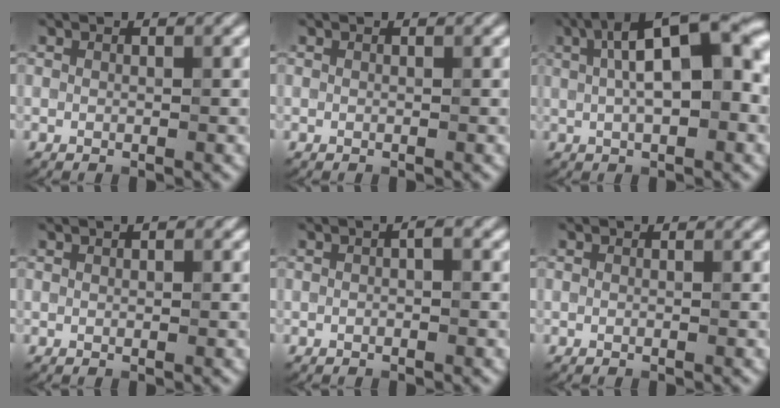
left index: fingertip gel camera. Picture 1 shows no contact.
{"total": 0.0}
{"total": 10.7, "force": [2.2, 4.0, 9.6], "torque": [-0.132, 0.020, 0.029]}
{"total": 1.0, "force": [0.5, 0.4, 0.8], "torque": [-0.011, 0.001, 0.008]}
{"total": 0.9, "force": [0.0, 0.2, 0.9], "torque": [-0.018, 0.000, -0.001]}
{"total": 0.0}